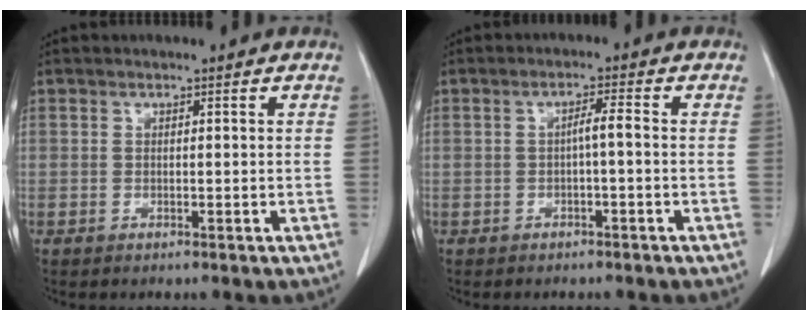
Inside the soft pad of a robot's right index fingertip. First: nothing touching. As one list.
[{"total": 2.6, "force": [-0.2, 0.5, 2.5], "torque": [-0.048, 0.007, -0.002]}]